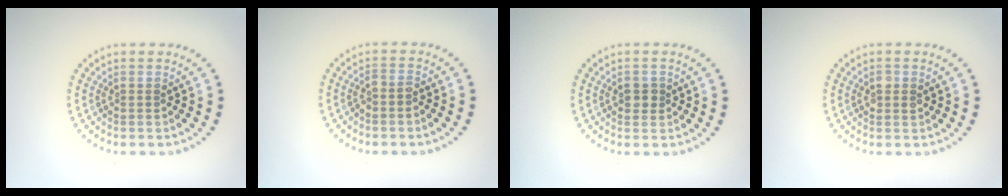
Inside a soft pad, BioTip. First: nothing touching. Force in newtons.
{"total": 1.0, "press": 0.8, "slide": 0.6}
{"total": 1.4, "press": 1.4, "slide": 0.4}
{"total": 1.2, "press": 1.2, "slide": 0.3}